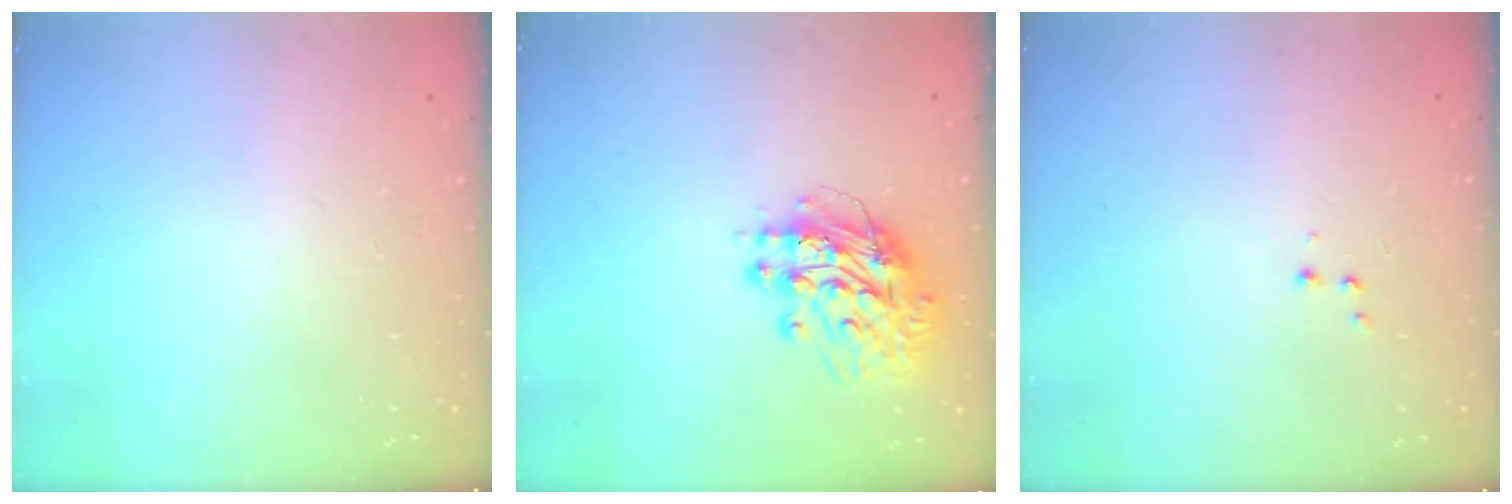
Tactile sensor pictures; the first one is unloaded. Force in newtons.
{"total": 12.5, "press": 12.4, "slide": 1.2}
{"total": 2.6, "press": 2.5, "slide": 0.6}